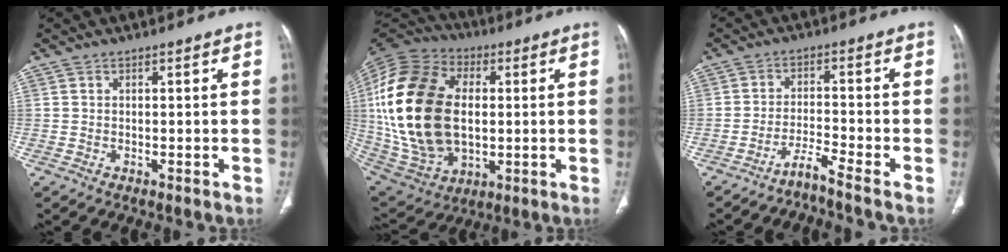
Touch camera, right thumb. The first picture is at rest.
{"total": 26.3, "force": [1.7, 16.3, 20.6], "torque": [-0.417, -0.003, 0.038]}
{"total": 3.7, "force": [-3.3, -1.1, 1.4], "torque": [-0.036, 0.015, -0.067]}